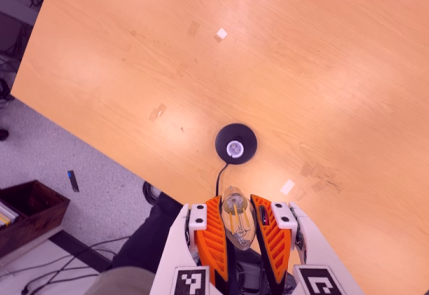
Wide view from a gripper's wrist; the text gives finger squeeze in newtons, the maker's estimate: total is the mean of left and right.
{"total": 21.7, "left": 24.4, "right": 19.1}